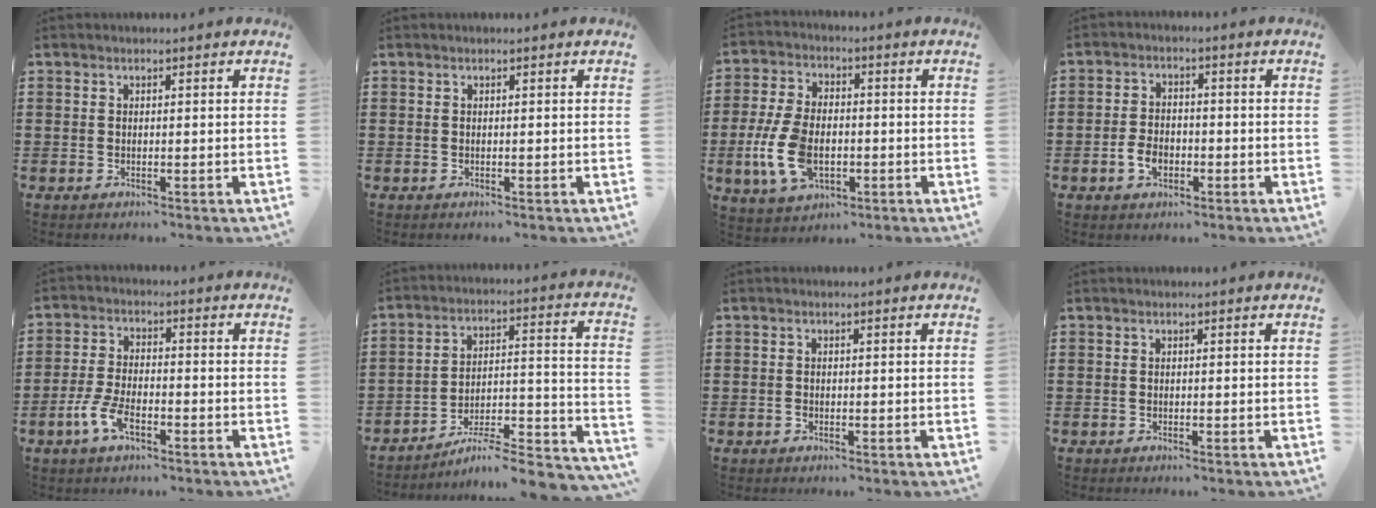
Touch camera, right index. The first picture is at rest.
{"total": 0.0}
{"total": 9.3, "force": [-2.4, 5.3, 7.3], "torque": [-0.178, -0.004, -0.050]}
{"total": 3.8, "force": [-1.5, 2.5, 2.5], "torque": [-0.062, -0.002, -0.030]}
{"total": 5.8, "force": [-3.0, 2.2, 4.4], "torque": [-0.106, -0.005, -0.061]}
{"total": 5.9, "force": [-5.5, 0.0, 2.2], "torque": [-0.032, -0.016, -0.111]}
{"total": 0.6, "force": [-0.4, 0.3, 0.3], "torque": [-0.007, -0.001, -0.008]}
{"total": 0.0}